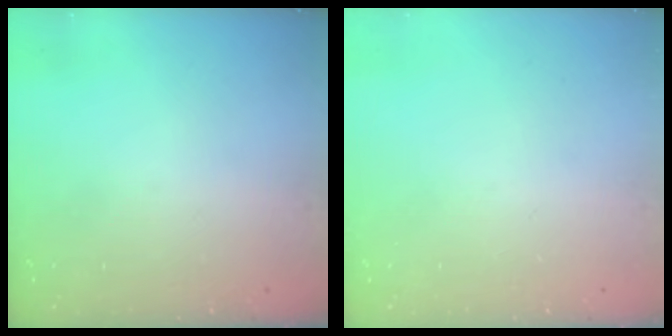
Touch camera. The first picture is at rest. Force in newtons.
{"total": 0.0}